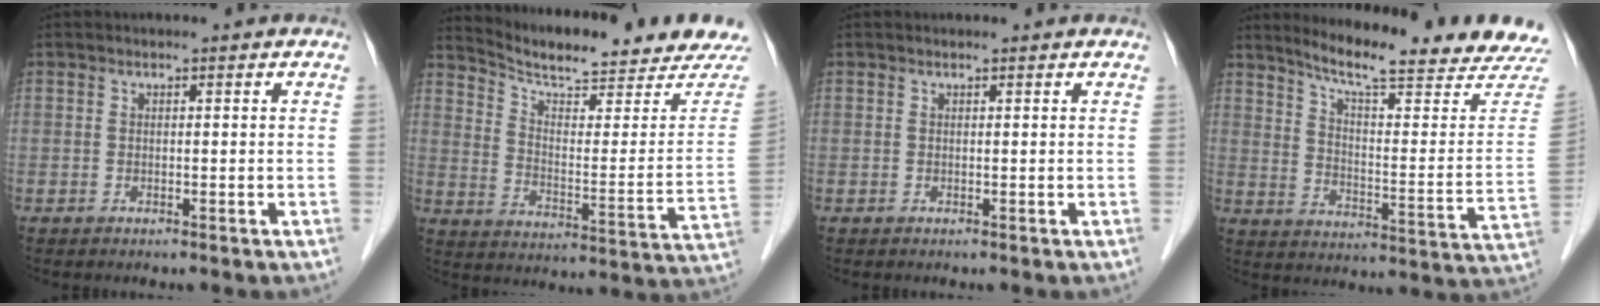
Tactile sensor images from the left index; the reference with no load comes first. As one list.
[{"total": 20.6, "force": [19.3, 1.8, 7.0], "torque": [-0.113, -0.060, 0.260]}, {"total": 0.9, "force": [0.9, 0.1, 0.1], "torque": [-0.008, 0.010, 0.011]}, {"total": 21.2, "force": [19.3, 0.4, 8.7], "torque": [-0.133, -0.079, 0.253]}]